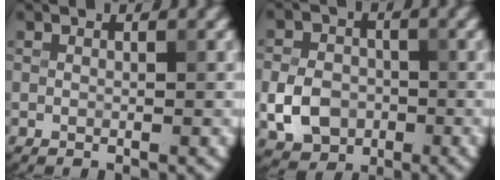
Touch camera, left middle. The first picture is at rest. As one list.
[{"total": 4.7, "force": [-1.3, 3.8, 2.5], "torque": [-0.049, -0.001, -0.029]}]